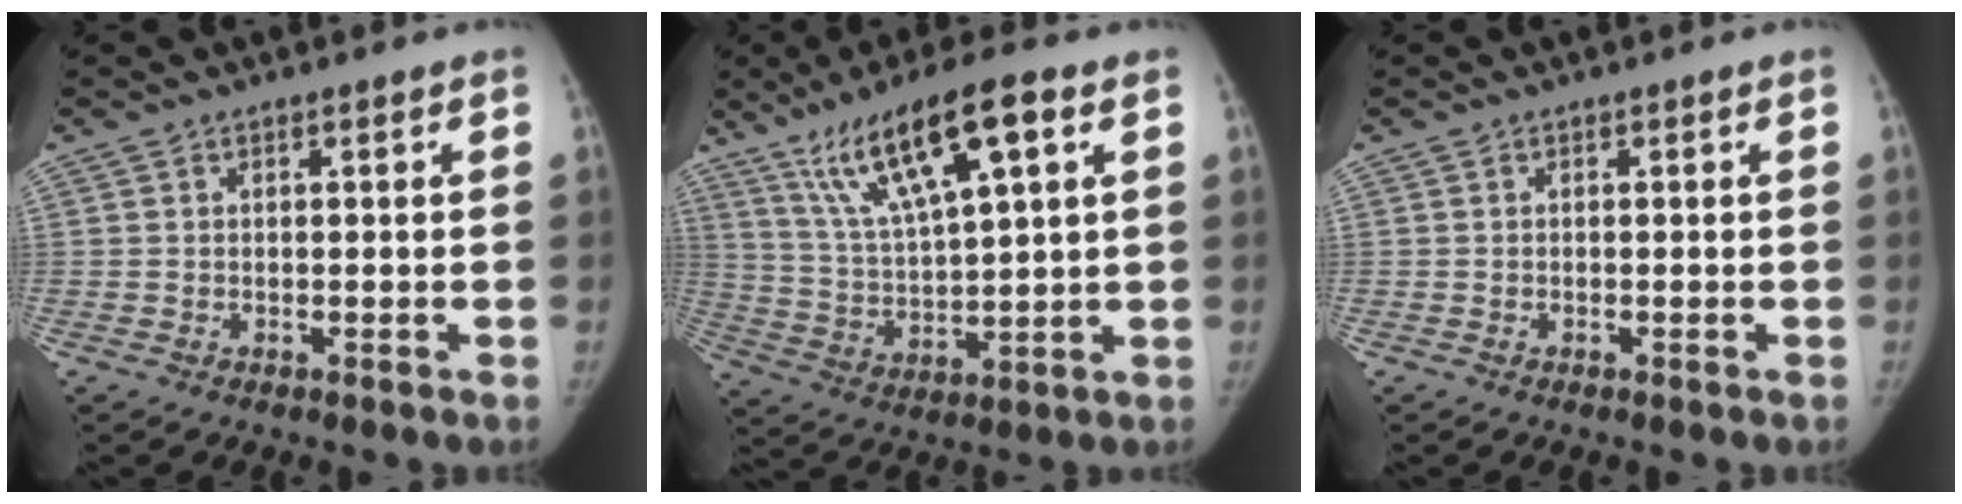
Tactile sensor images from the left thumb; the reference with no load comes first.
{"total": 16.2, "force": [8.4, 3.9, 13.3], "torque": [-0.233, -0.016, 0.160]}
{"total": 0.0}